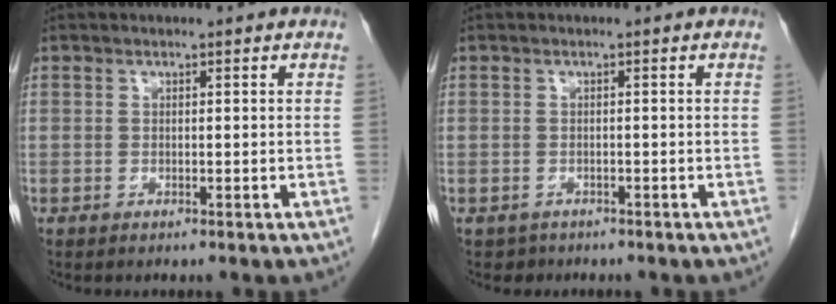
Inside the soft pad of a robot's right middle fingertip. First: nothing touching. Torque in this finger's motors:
{"motor_torque": [-0.11, 0.05, -0.05, -0.02]}